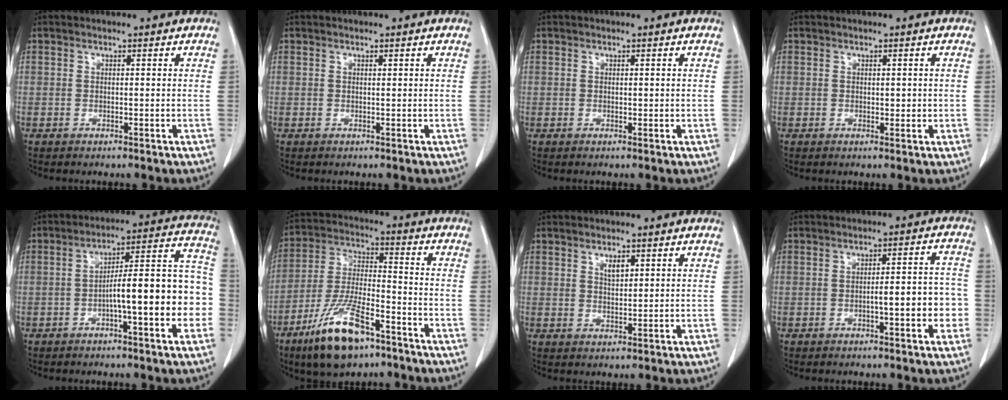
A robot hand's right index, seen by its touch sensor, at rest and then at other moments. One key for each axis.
{"total": 0.0}
{"total": 0.7, "fx": 0.2, "fy": 0.5, "fz": 0.4, "tx": -0.003, "ty": 0.000, "tz": 0.003}
{"total": 1.4, "fx": 0.1, "fy": 0.9, "fz": 1.1, "tx": -0.012, "ty": 0.000, "tz": 0.004}
{"total": 14.3, "fx": -3.5, "fy": 2.2, "fz": 13.7, "tx": -0.181, "ty": 0.042, "tz": -0.049}
{"total": 13.8, "fx": -8.7, "fy": 3.8, "fz": 10.1, "tx": -0.210, "ty": -0.019, "tz": -0.158}
{"total": 2.1, "fx": 1.2, "fy": 0.9, "fz": 1.5, "tx": -0.025, "ty": -0.002, "tz": 0.022}
{"total": 7.7, "fx": -2.1, "fy": 1.6, "fz": 7.2, "tx": -0.094, "ty": 0.030, "tz": -0.026}